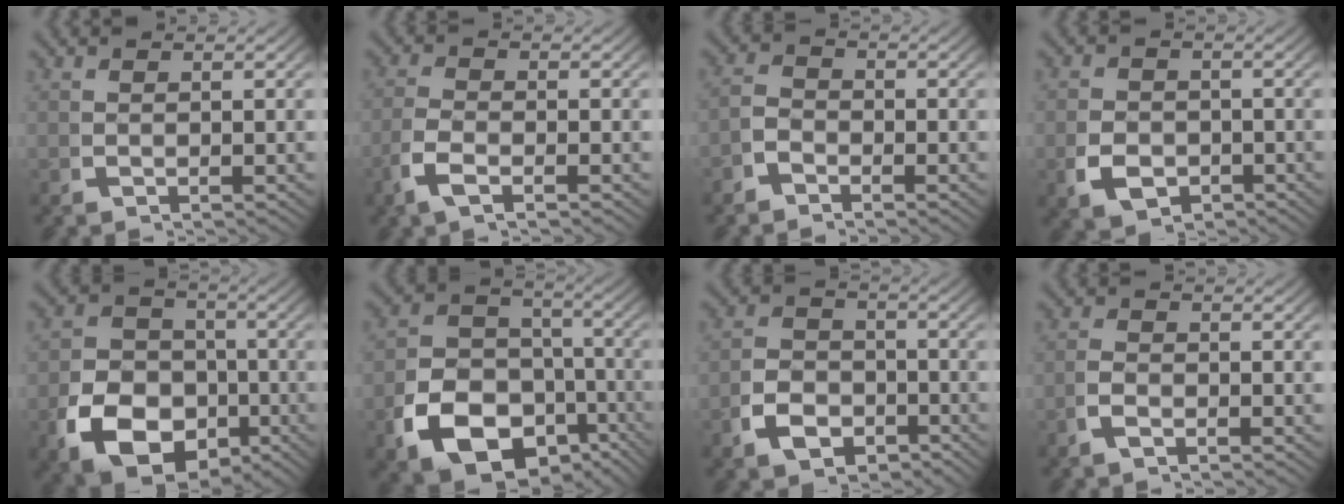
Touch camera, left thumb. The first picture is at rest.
{"total": 2.7, "force": [-1.1, 1.2, 2.1], "torque": [-0.062, -0.005, -0.024]}
{"total": 1.9, "force": [-1.2, 1.4, 0.7], "torque": [-0.009, -0.007, -0.027]}
{"total": 4.2, "force": [-1.7, 3.1, 2.3], "torque": [-0.042, -0.017, -0.024]}
{"total": 12.3, "force": [-3.7, 9.4, 7.0], "torque": [-0.131, -0.042, -0.054]}
{"total": 15.3, "force": [-6.1, 11.3, 8.2], "torque": [-0.166, -0.063, -0.087]}
{"total": 5.4, "force": [-2.4, 4.0, 2.7], "torque": [-0.044, -0.023, -0.035]}
{"total": 1.5, "force": [-0.9, 0.7, 0.9], "torque": [-0.025, -0.004, -0.020]}